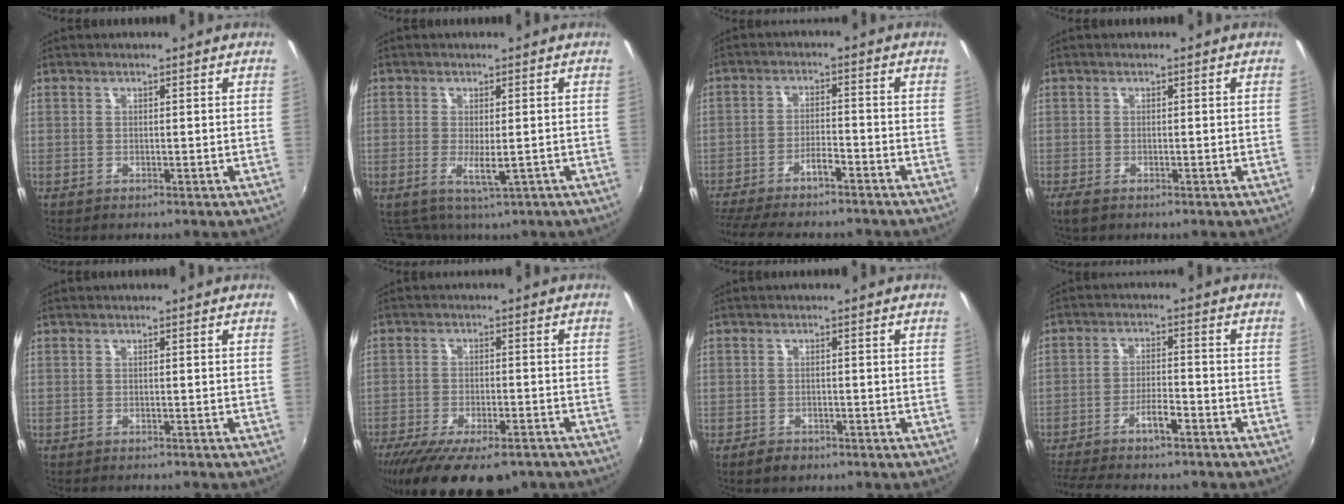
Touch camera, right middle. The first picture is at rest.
{"total": 3.2, "force": [-1.2, 1.1, 2.8], "torque": [-0.053, -0.010, -0.014]}
{"total": 12.2, "force": [-10.8, 1.7, 5.6], "torque": [-0.126, -0.002, -0.175]}
{"total": 2.5, "force": [-1.7, 1.0, 1.6], "torque": [-0.035, -0.010, -0.029]}
{"total": 1.6, "force": [-1.6, 0.3, 0.4], "torque": [-0.016, -0.009, -0.025]}
{"total": 19.0, "force": [-14.0, 6.7, 11.0], "torque": [-0.219, -0.051, -0.205]}
{"total": 2.4, "force": [-1.7, 1.5, 0.7], "torque": [-0.021, -0.002, -0.028]}
{"total": 9.5, "force": [-8.0, 1.4, 5.0], "torque": [-0.112, 0.000, -0.135]}